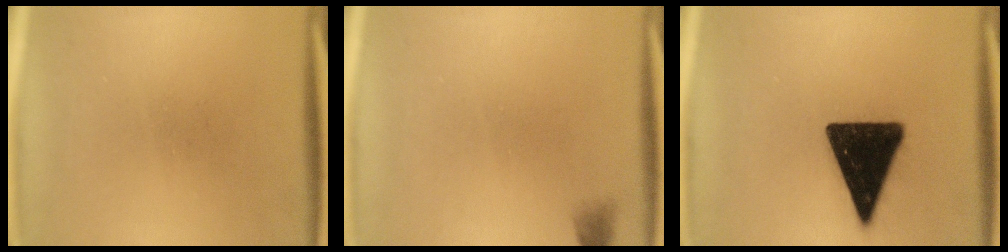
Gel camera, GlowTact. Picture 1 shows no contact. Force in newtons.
{"total": 1.2}
{"total": 16.9}